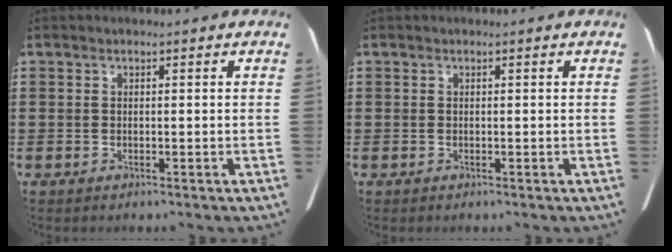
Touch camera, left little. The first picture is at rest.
{"total": 0.0}